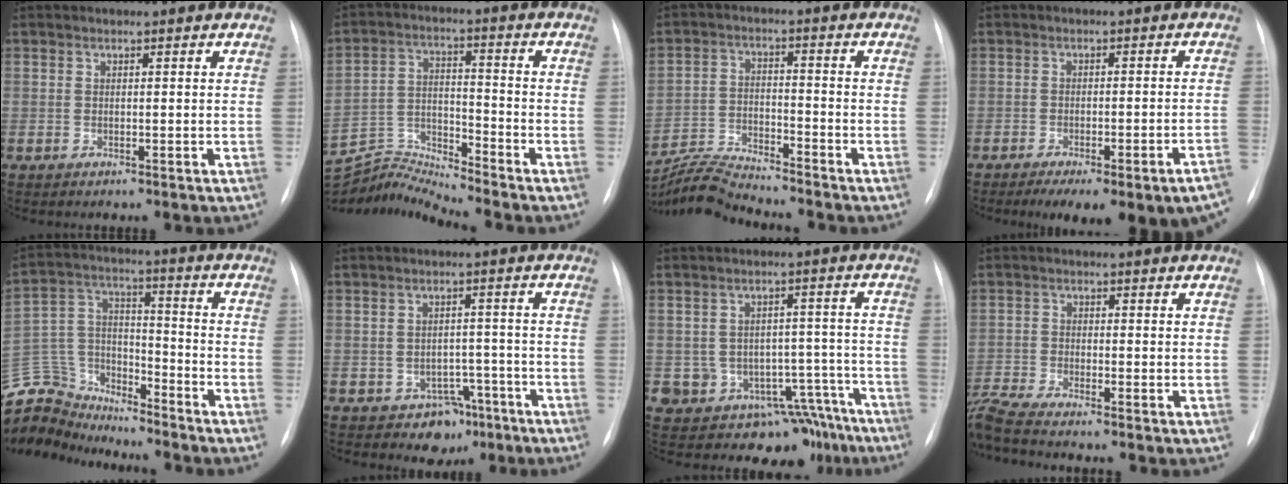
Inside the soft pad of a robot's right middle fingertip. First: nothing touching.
{"total": 10.0, "force": [-9.8, -2.2, -0.4], "torque": [-0.004, 0.026, -0.186]}
{"total": 7.7, "force": [-7.6, -0.9, 0.8], "torque": [-0.024, -0.006, -0.142]}
{"total": 16.0, "force": [-12.0, 2.8, 10.2], "torque": [-0.089, 0.010, -0.147]}
{"total": 14.2, "force": [-13.8, 3.6, 0.7], "torque": [-0.024, 0.056, -0.252]}
{"total": 5.2, "force": [-3.2, 3.9, 1.1], "torque": [0.002, 0.019, -0.035]}
{"total": 12.8, "force": [-9.2, 8.5, 2.5], "torque": [-0.005, 0.058, -0.108]}
{"total": 7.2, "force": [-6.7, -1.1, 2.5], "torque": [-0.067, -0.011, -0.129]}